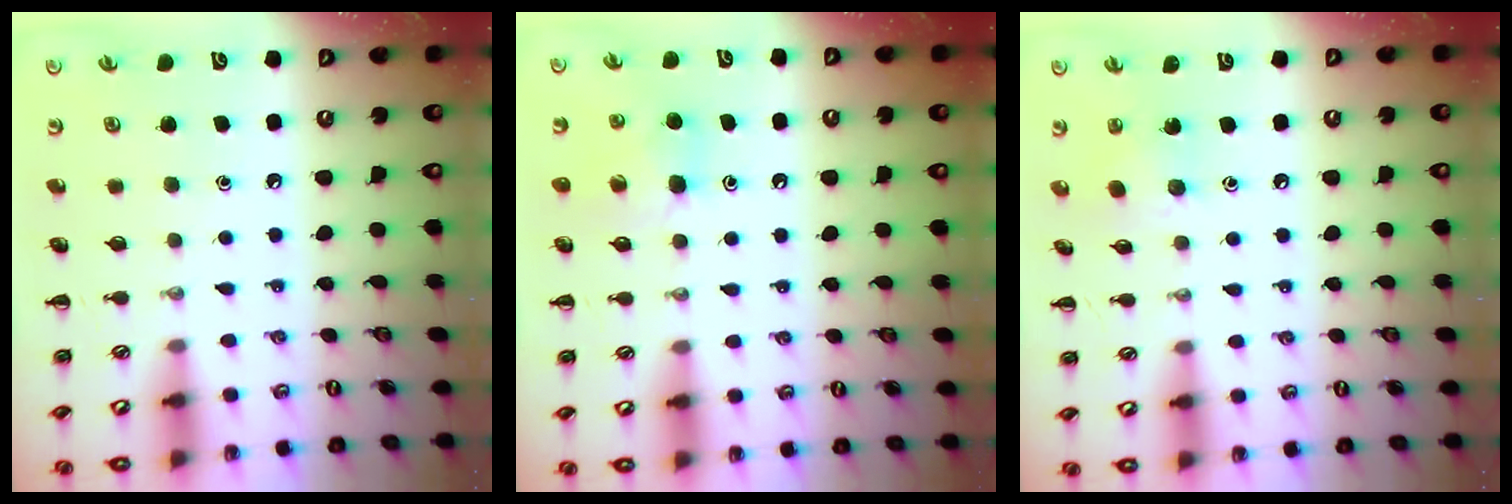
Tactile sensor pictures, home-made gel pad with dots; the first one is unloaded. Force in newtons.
{"total": 6.2, "press": 6.1, "slide": 1.5}
{"total": 4.3, "press": 4.3, "slide": 0.5}